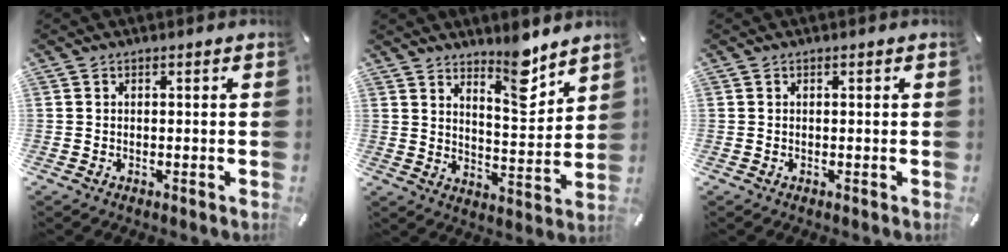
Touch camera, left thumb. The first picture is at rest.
{"total": 10.6, "force": [8.6, 3.5, 5.2], "torque": [-0.056, -0.070, 0.146]}
{"total": 0.0}